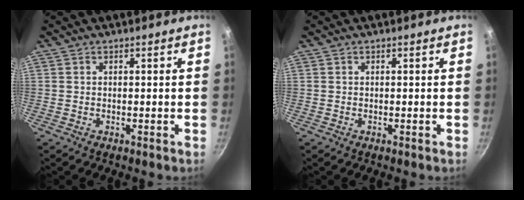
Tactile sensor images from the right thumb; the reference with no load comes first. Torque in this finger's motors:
{"motor_torque": [0.00, 0.00, 0.00, 0.00, 0.00]}